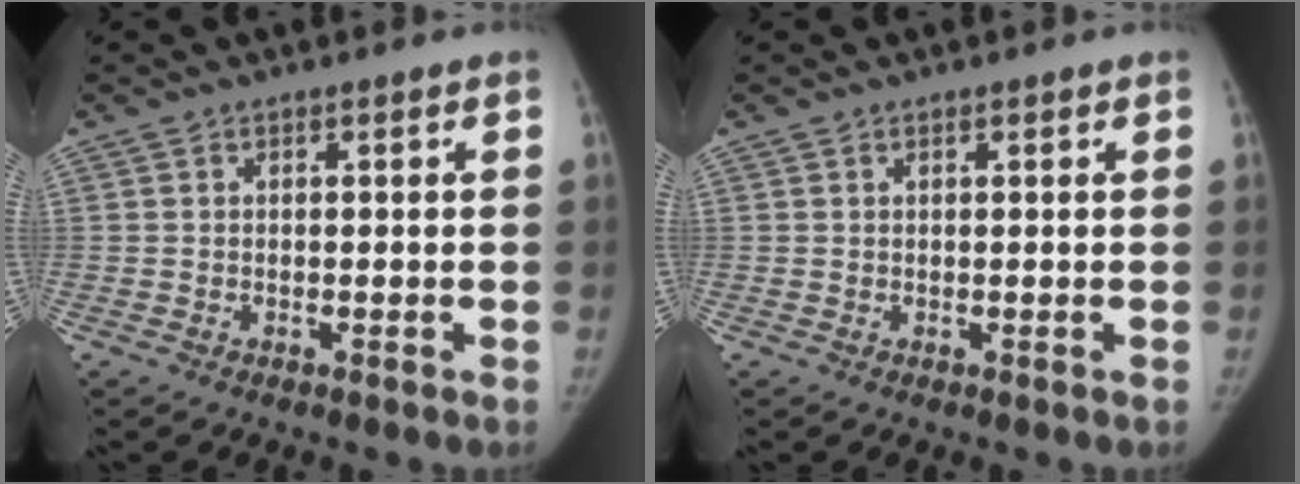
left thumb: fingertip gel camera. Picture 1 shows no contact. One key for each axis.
{"total": 0.6, "fx": 0.3, "fy": 0.1, "fz": 0.4, "tx": -0.007, "ty": 0.000, "tz": 0.005}